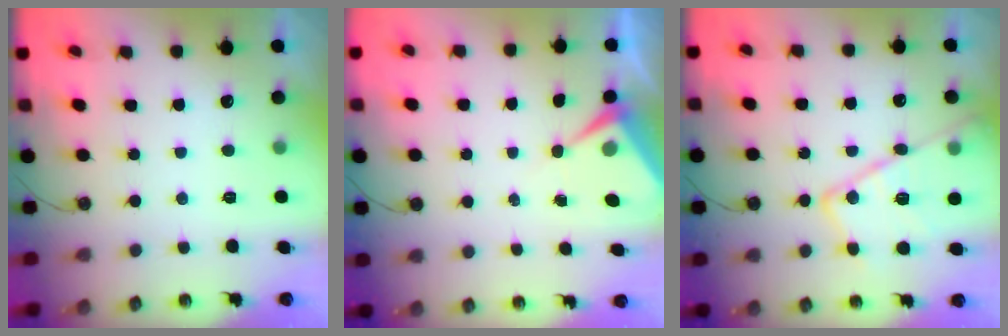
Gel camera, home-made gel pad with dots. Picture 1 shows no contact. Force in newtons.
{"total": 5.8, "press": 5.8, "slide": 0.6}
{"total": 19.6, "press": 19.5, "slide": 1.4}